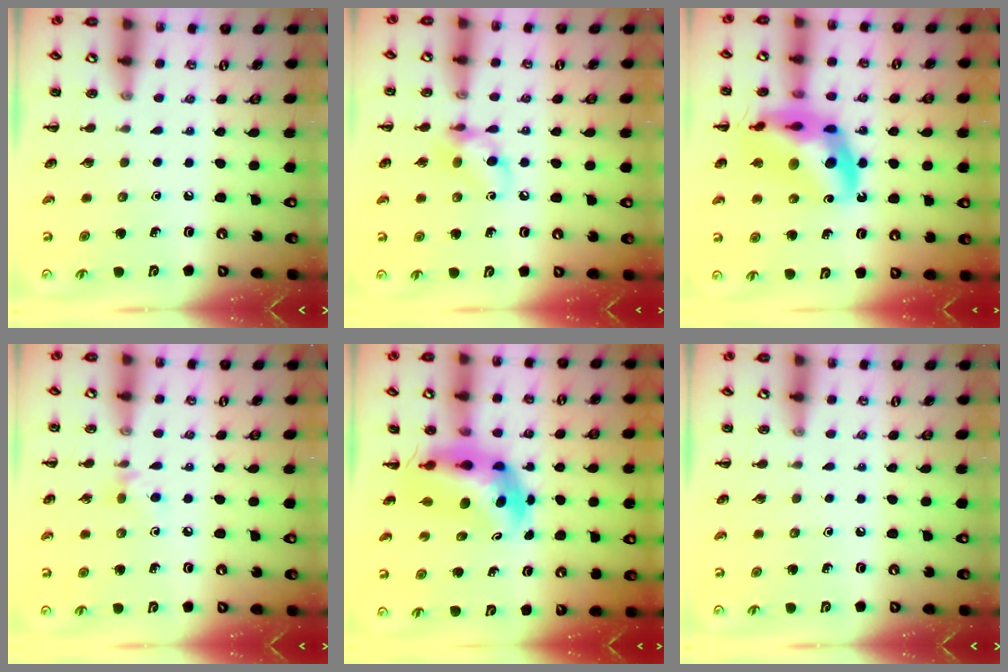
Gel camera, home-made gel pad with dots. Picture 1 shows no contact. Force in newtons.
{"total": 9.5, "press": 9.5, "slide": 0.8}
{"total": 18.9, "press": 18.3, "slide": 4.4}
{"total": 5.1, "press": 4.8, "slide": 1.7}
{"total": 6.8, "press": 6.4, "slide": 2.1}
{"total": 0.0}